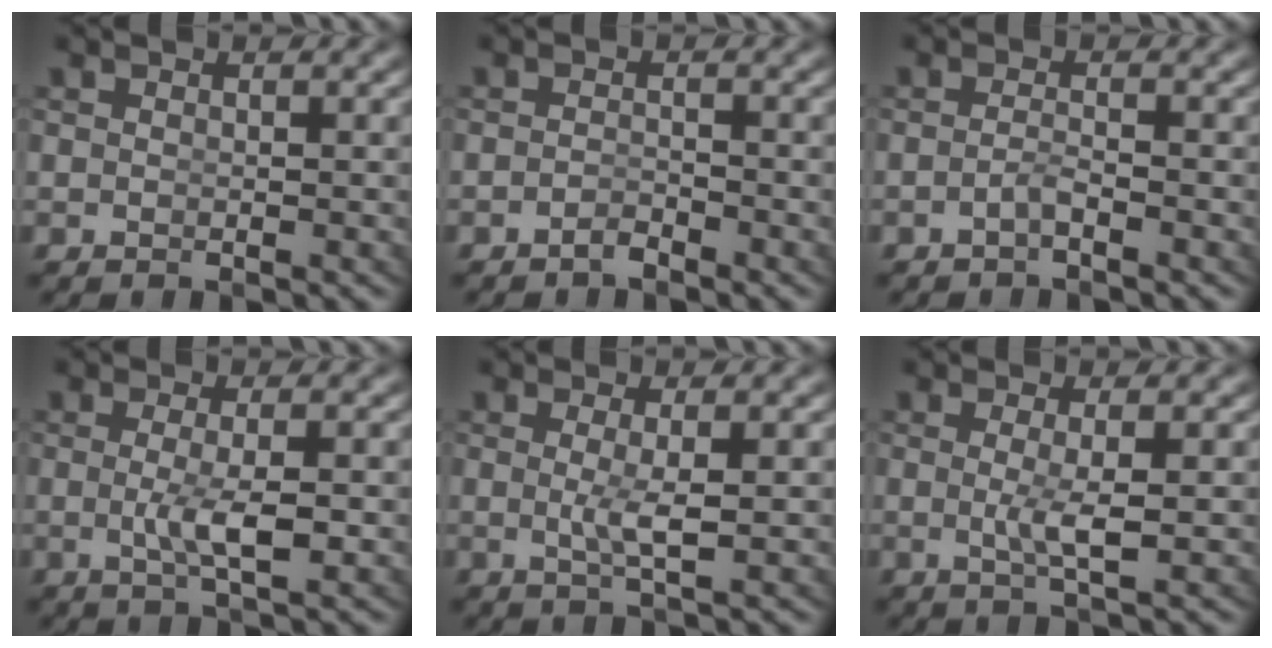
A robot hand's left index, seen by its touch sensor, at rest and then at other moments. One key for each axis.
{"total": 1.4, "fx": -1.4, "fy": -0.1, "fz": 0.2, "tx": -0.001, "ty": -0.003, "tz": -0.023}
{"total": 1.5, "fx": -1.4, "fy": -0.4, "fz": 0.4, "tx": -0.011, "ty": -0.006, "tz": -0.021}
{"total": 2.8, "fx": -0.5, "fy": -0.1, "fz": 2.7, "tx": -0.055, "ty": -0.013, "tz": 0.000}
{"total": 2.0, "fx": -0.1, "fy": -0.5, "fz": 1.9, "tx": -0.044, "ty": -0.016, "tz": 0.009}
{"total": 2.1, "fx": -0.2, "fy": -0.5, "fz": 2.0, "tx": -0.046, "ty": -0.016, "tz": 0.007}